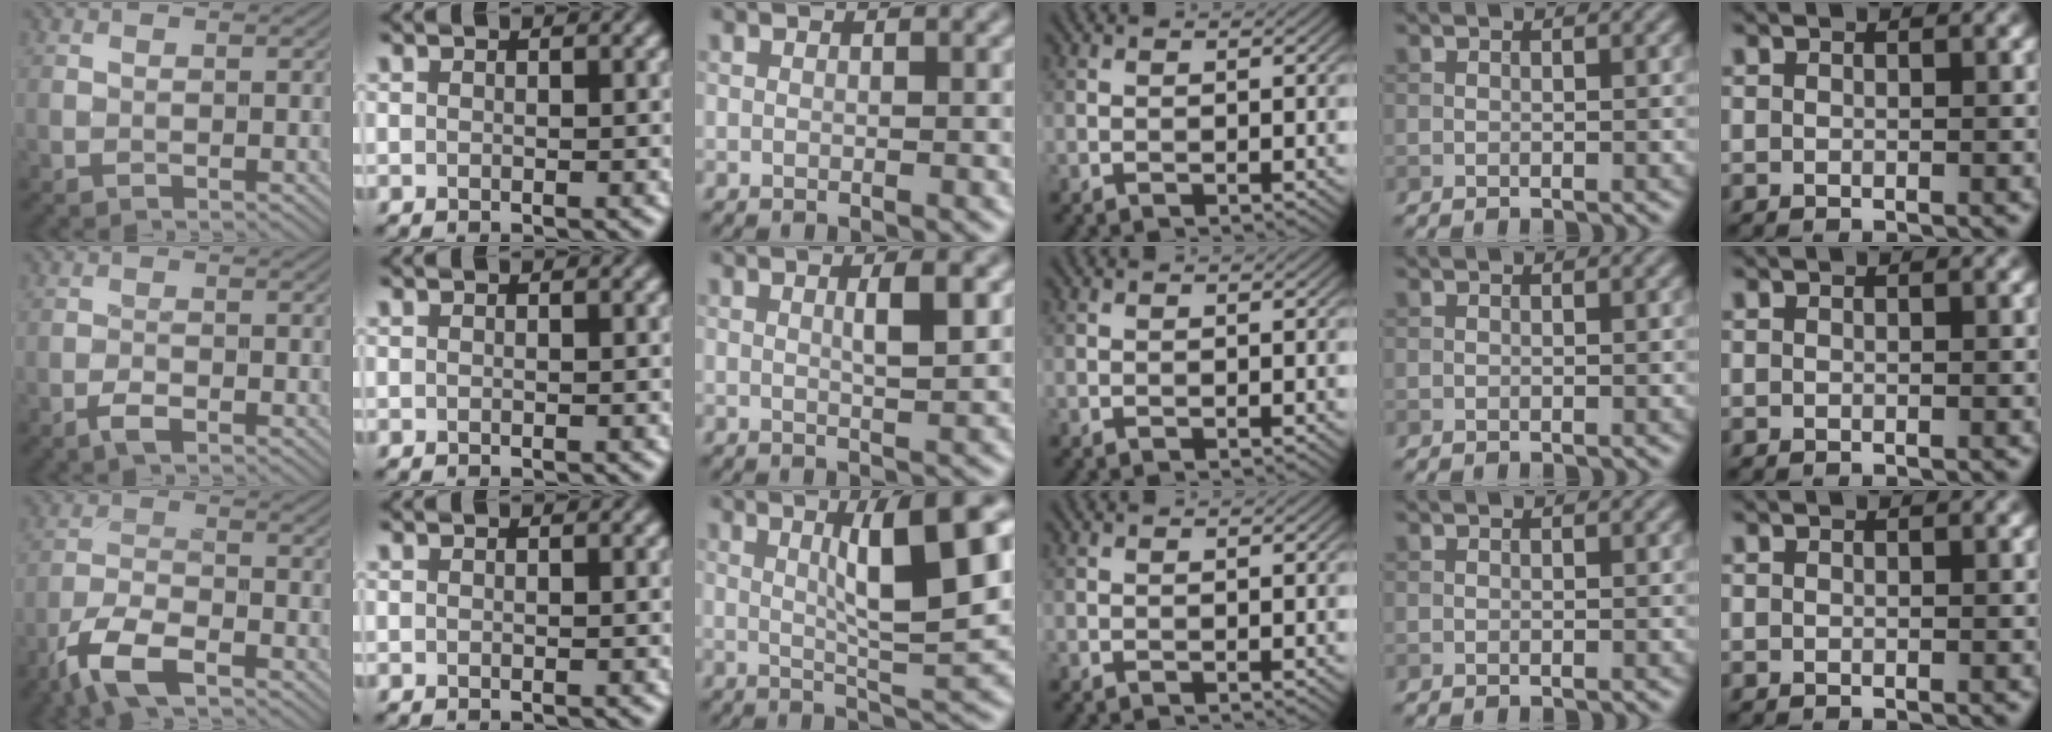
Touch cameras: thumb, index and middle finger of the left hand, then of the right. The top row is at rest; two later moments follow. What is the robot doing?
{"motion": "screw", "object": "medicine bottle"}